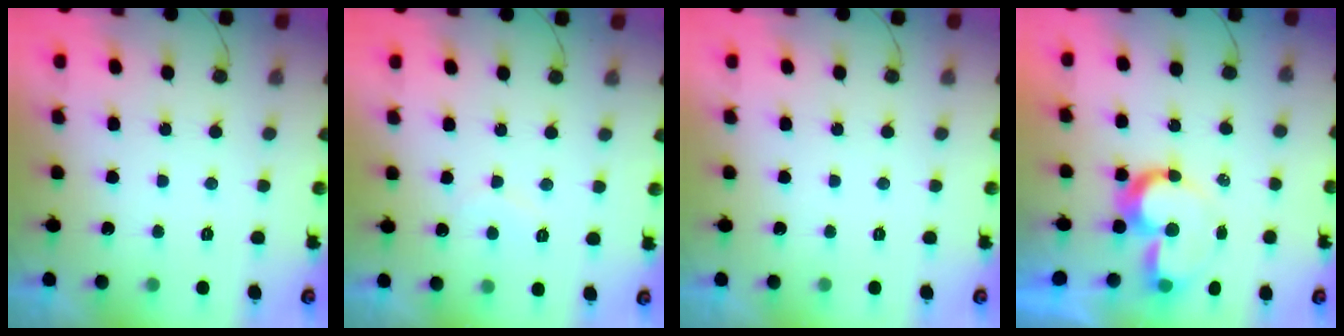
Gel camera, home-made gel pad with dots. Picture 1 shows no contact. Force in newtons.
{"total": 4.9, "press": 4.8, "slide": 0.3}
{"total": 0.0}
{"total": 9.3, "press": 9.3, "slide": 0.9}